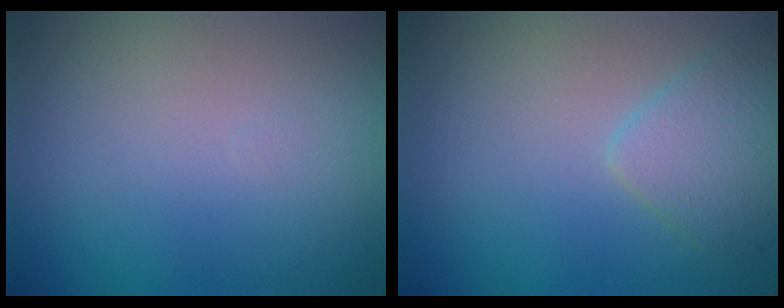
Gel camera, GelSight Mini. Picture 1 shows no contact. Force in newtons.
{"total": 2.6, "press": 2.6, "slide": 0.1}